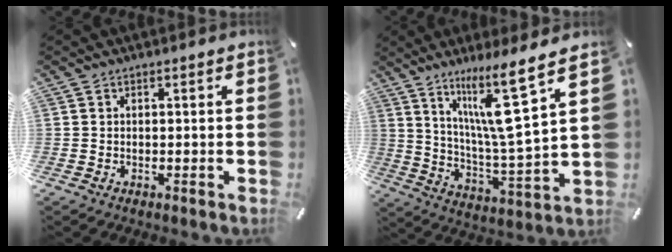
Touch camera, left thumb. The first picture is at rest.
{"total": 15.1, "force": [10.2, 1.5, 11.1], "torque": [-0.185, -0.069, 0.157]}